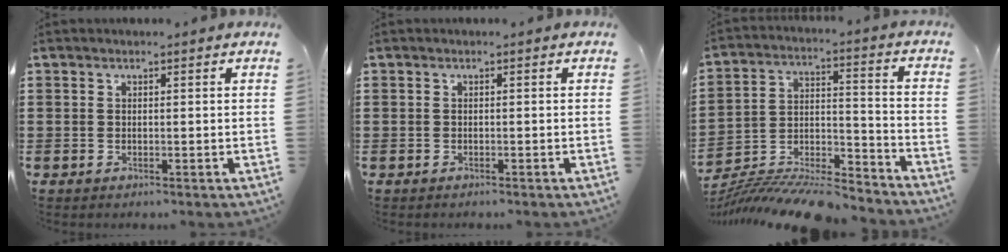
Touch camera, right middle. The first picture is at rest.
{"total": 0.0}
{"total": 11.0, "force": [-10.7, 1.0, 2.7], "torque": [-0.034, 0.024, -0.208]}